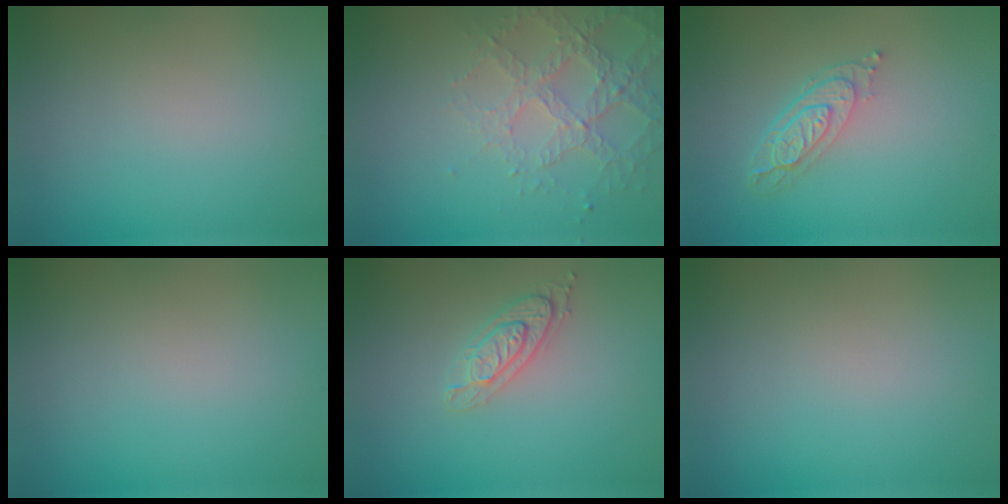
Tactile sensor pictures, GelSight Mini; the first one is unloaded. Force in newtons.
{"total": 4.1, "press": 3.1, "slide": 2.8}
{"total": 3.5, "press": 2.6, "slide": 2.3}
{"total": 0.0}
{"total": 2.1, "press": 2.0, "slide": 0.4}
{"total": 0.0}